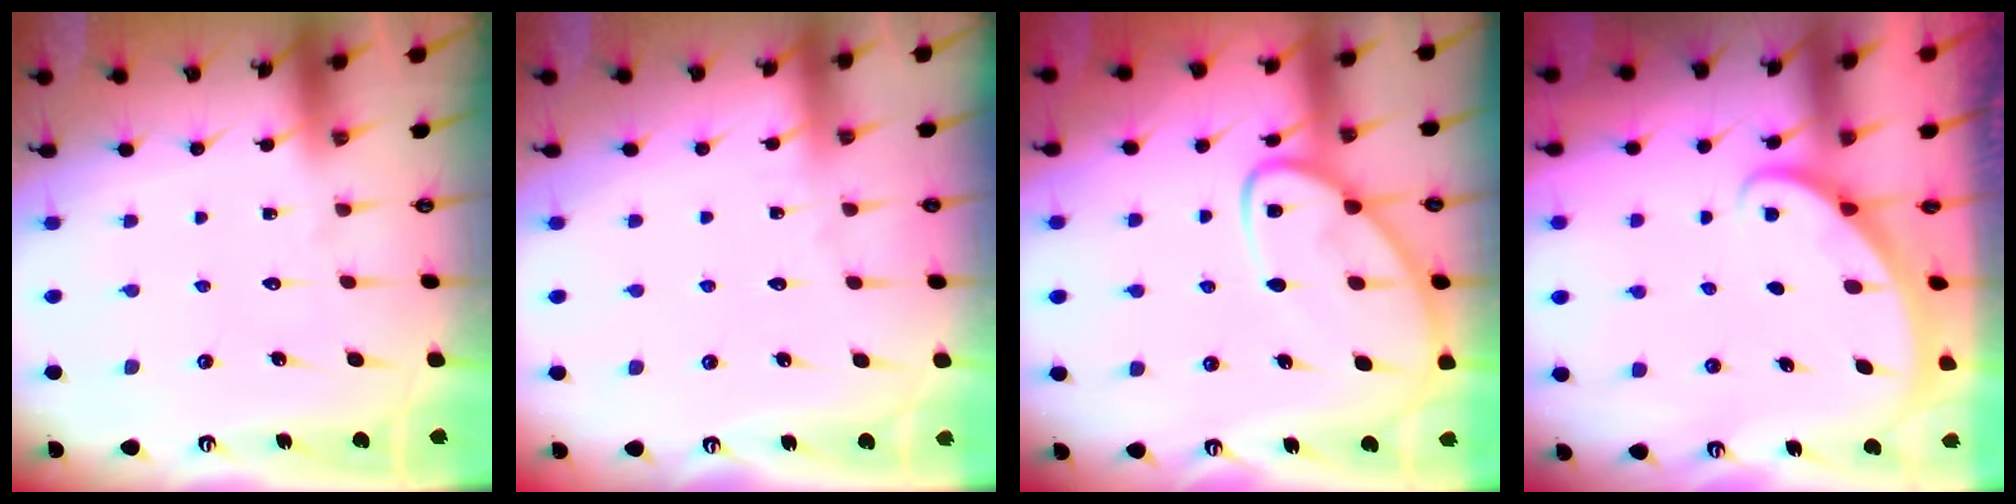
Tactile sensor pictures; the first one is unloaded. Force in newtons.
{"total": 2.0, "press": 2.0, "slide": 0.2}
{"total": 9.9, "press": 9.8, "slide": 0.9}
{"total": 2.1, "press": 2.1, "slide": 0.1}